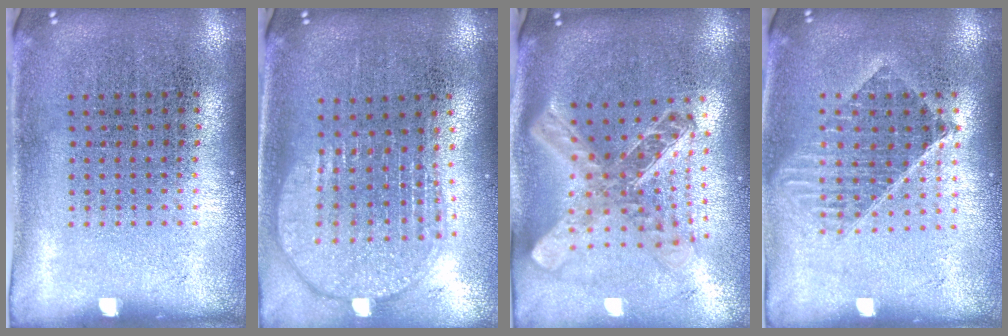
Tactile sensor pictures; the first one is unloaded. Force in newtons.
{"total": 1.9, "press": 1.7, "slide": 1.0}
{"total": 2.5, "press": 2.0, "slide": 1.6}
{"total": 1.4, "press": 1.2, "slide": 0.7}